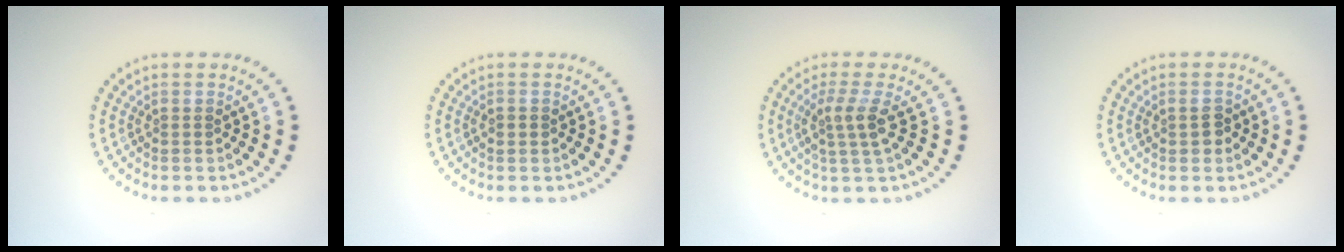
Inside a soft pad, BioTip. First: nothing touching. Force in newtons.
{"total": 1.0, "press": 1.0, "slide": 0.0}
{"total": 2.7, "press": 2.0, "slide": 1.8}
{"total": 1.5, "press": 1.5, "slide": 0.1}